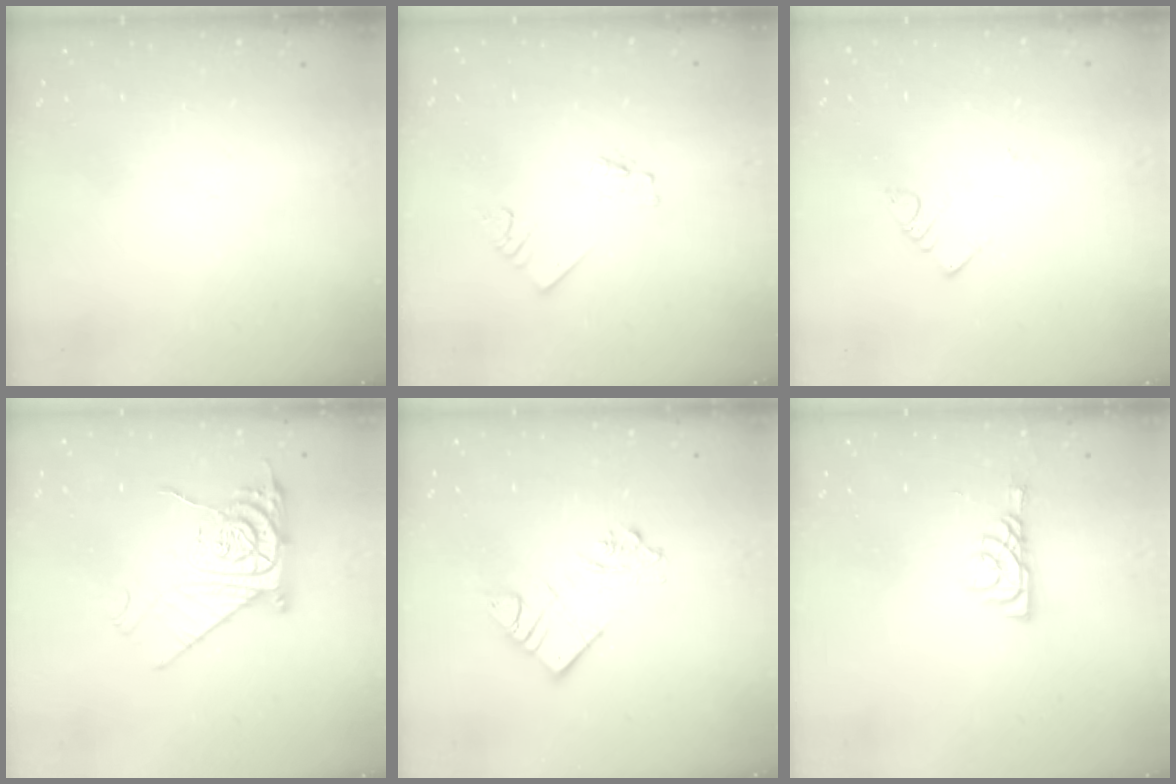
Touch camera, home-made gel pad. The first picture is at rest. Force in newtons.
{"total": 1.2, "press": 1.2, "slide": 0.1}
{"total": 2.7, "press": 2.6, "slide": 0.5}
{"total": 12.3, "press": 12.3, "slide": 1.2}
{"total": 9.8, "press": 9.7, "slide": 0.9}
{"total": 6.0, "press": 6.0, "slide": 0.7}